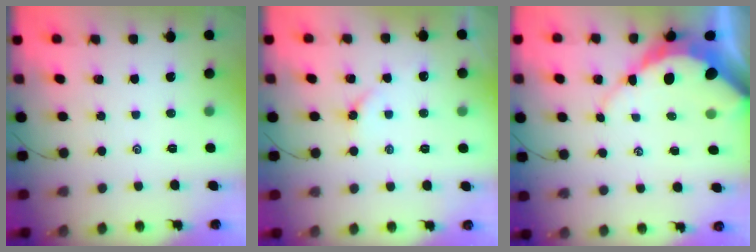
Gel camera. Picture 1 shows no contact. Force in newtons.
{"total": 3.8, "press": 3.7, "slide": 0.5}
{"total": 10.1, "press": 10.1, "slide": 0.8}